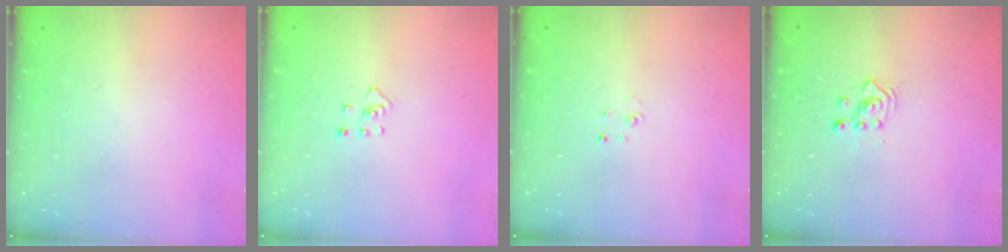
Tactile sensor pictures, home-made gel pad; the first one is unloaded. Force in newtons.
{"total": 2.4, "press": 2.3, "slide": 0.4}
{"total": 2.0, "press": 2.0, "slide": 0.2}
{"total": 2.3, "press": 2.3, "slide": 0.3}